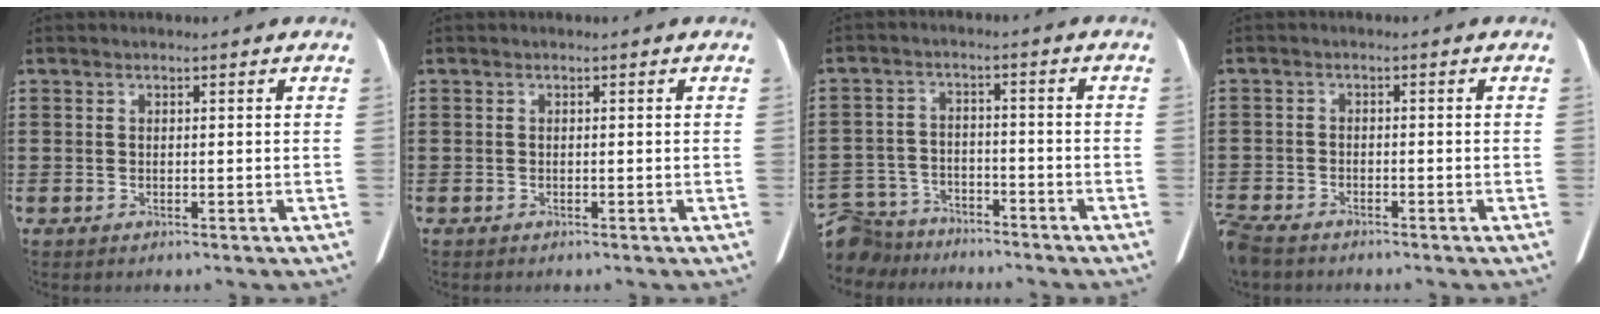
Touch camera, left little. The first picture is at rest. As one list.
[{"total": 0.0}, {"total": 5.1, "force": [-4.9, 1.4, 0.7], "torque": [-0.030, 0.009, -0.104]}, {"total": 2.0, "force": [-2.0, 0.3, 0.4], "torque": [-0.024, -0.003, -0.046]}]